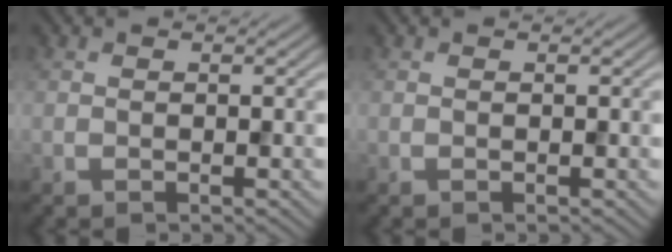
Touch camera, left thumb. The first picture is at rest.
{"total": 0.0}